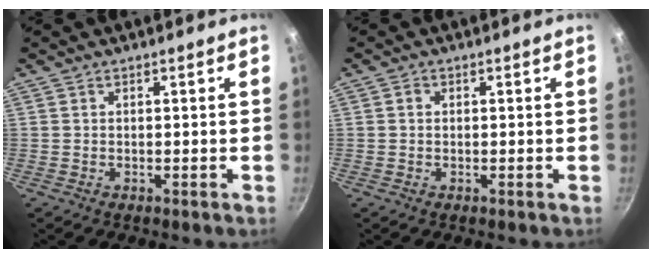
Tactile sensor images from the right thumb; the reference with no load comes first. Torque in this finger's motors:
{"motor_torque": [-0.03, 0.34, 0.25, -0.17, -0.03]}